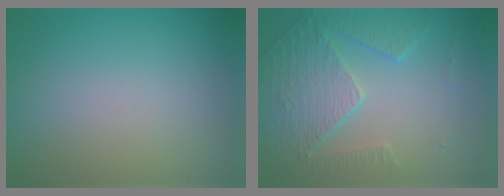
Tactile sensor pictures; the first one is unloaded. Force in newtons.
{"total": 5.0, "press": 3.7, "slide": 3.4}